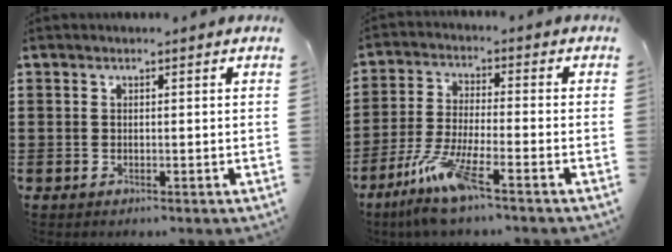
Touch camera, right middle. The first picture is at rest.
{"total": 8.6, "force": [-6.0, 0.6, 6.1], "torque": [-0.136, -0.019, -0.118]}